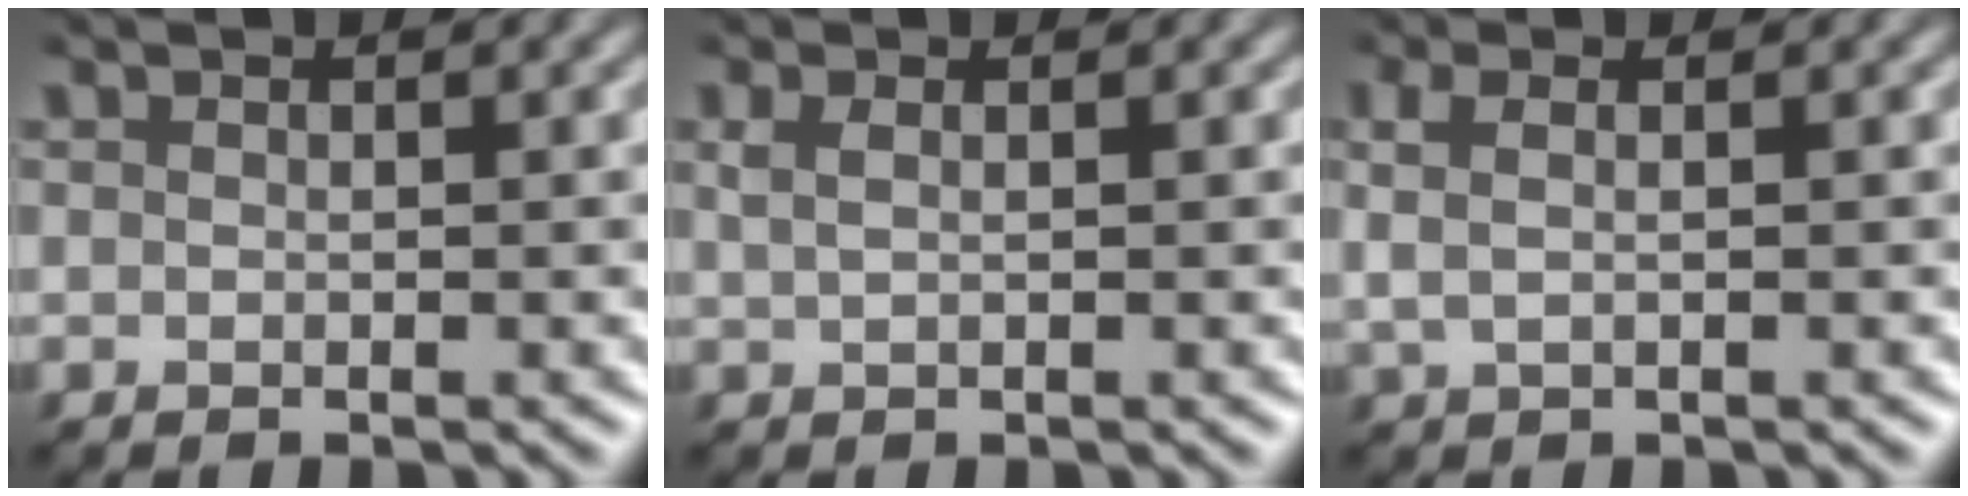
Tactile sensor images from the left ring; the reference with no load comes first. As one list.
[{"total": 1.5, "force": [0.7, 0.7, 1.1], "torque": [-0.015, -0.004, 0.008]}, {"total": 1.8, "force": [0.5, 0.6, 1.6], "torque": [-0.033, 0.004, 0.008]}]